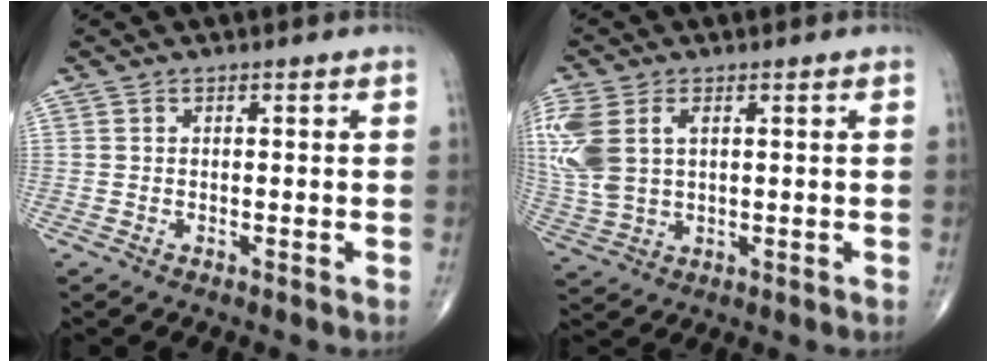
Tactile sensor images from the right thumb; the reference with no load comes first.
{"total": 11.7, "force": [3.0, 7.3, 8.7], "torque": [-0.223, 0.006, 0.067]}